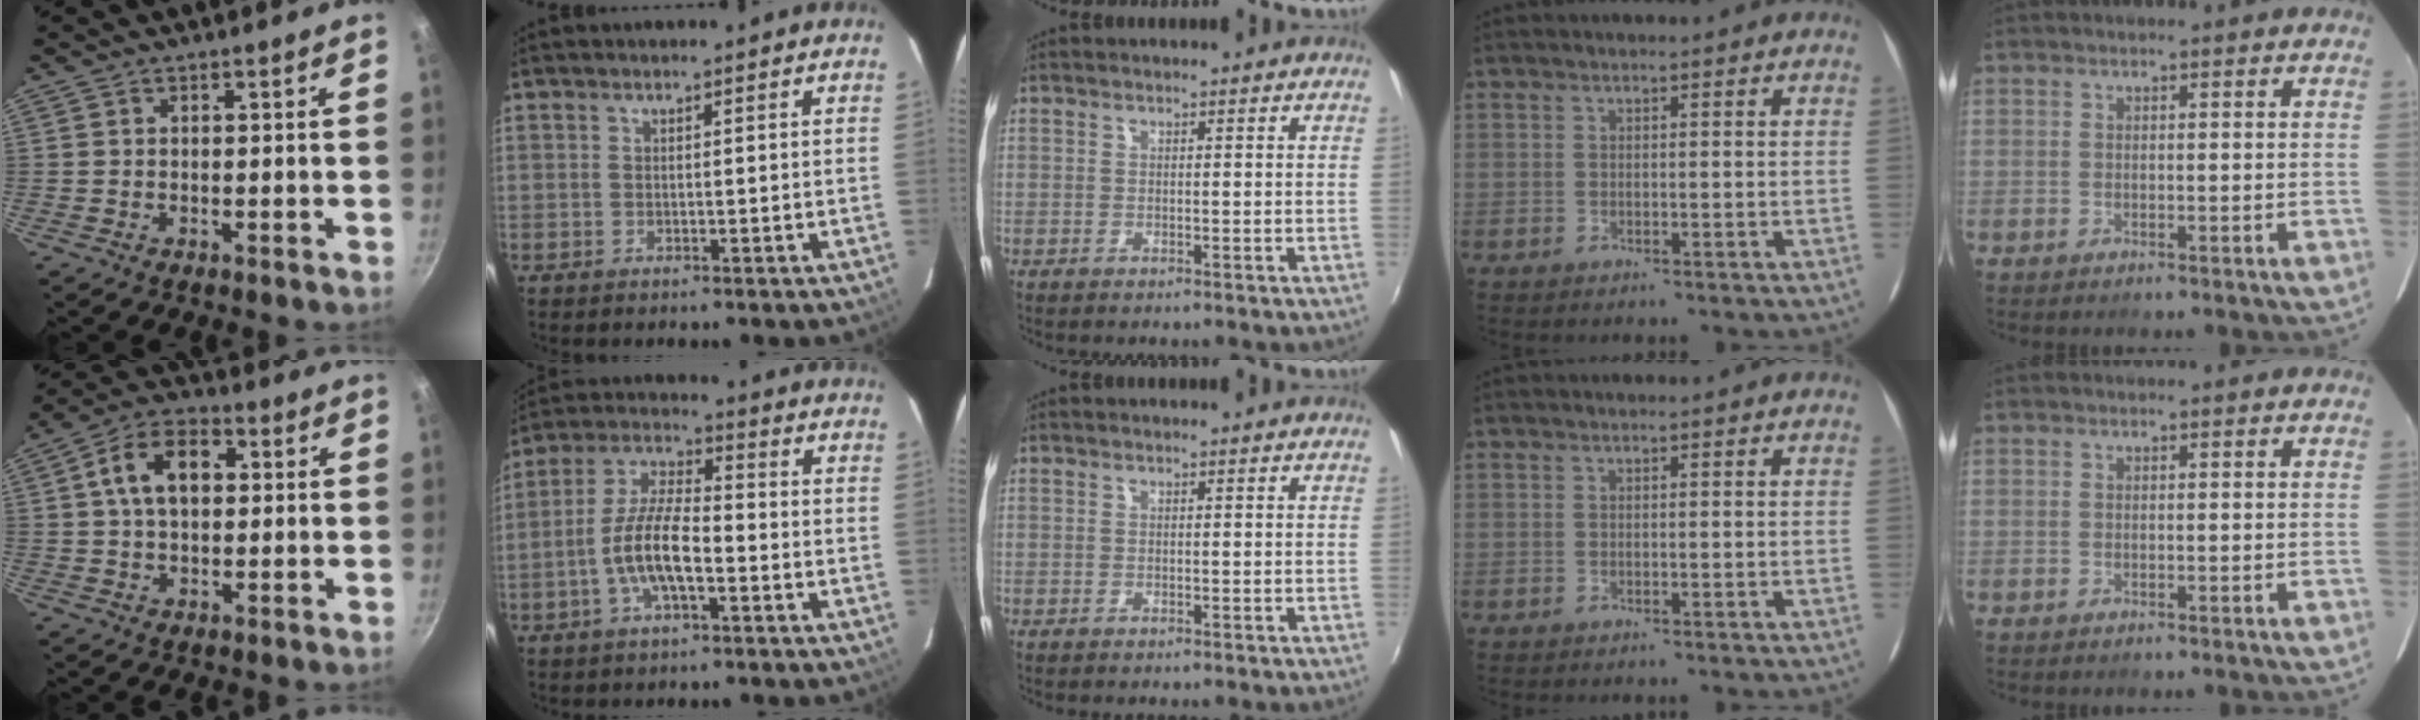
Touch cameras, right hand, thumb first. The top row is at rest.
{"thumb": {"total": 11.4, "force": [2.0, 7.4, 8.5], "torque": [-0.118, 0.025, 0.020]}, "index": {"total": 10.2, "force": [-3.5, 3.2, 9.0], "torque": [-0.189, 0.006, -0.067]}}